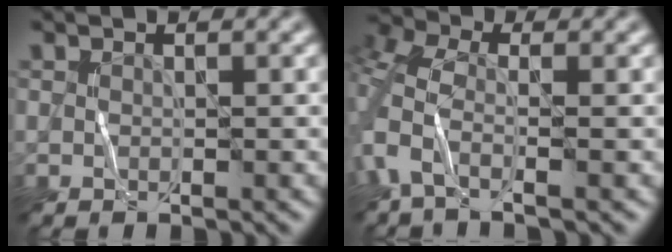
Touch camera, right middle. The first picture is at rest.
{"total": 4.2, "force": [-0.7, 2.0, 3.6], "torque": [-0.096, -0.001, -0.030]}